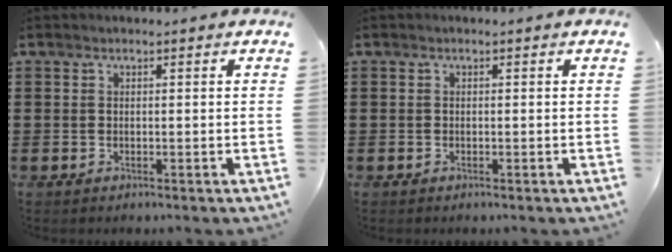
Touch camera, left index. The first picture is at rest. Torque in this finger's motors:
{"motor_torque": [-0.02, -0.02, 0.00, -0.01]}